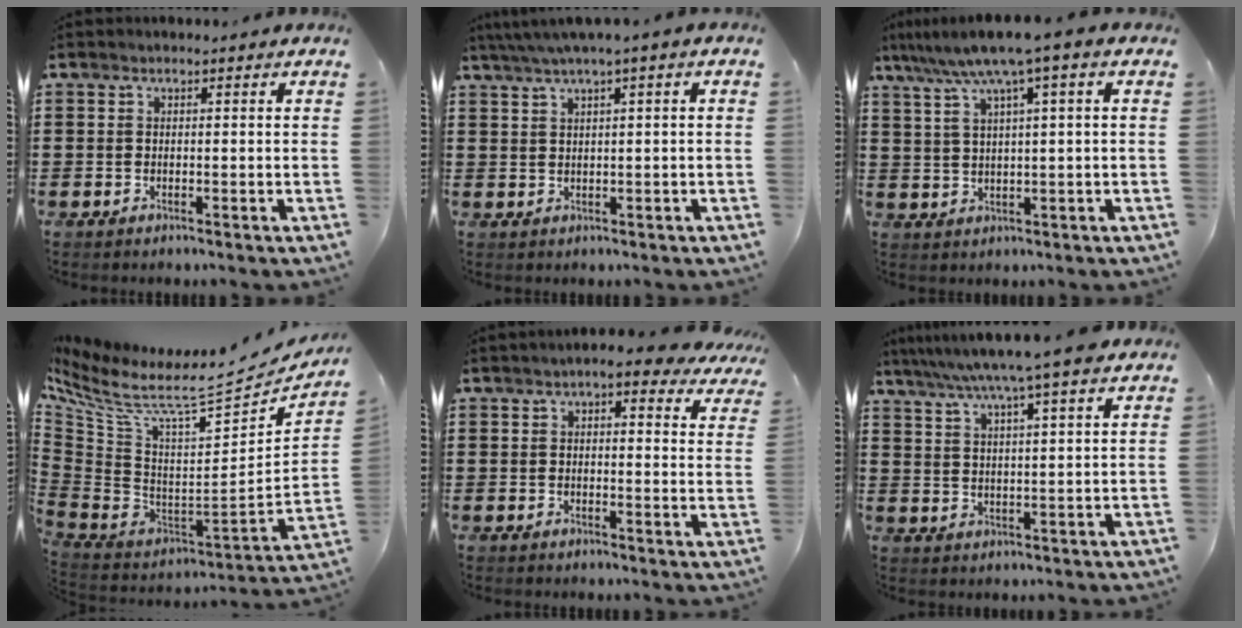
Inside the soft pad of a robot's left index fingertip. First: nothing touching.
{"total": 2.1, "force": [0.7, -0.2, 2.0], "torque": [-0.037, -0.003, 0.012]}
{"total": 6.0, "force": [3.0, -0.5, 5.2], "torque": [-0.110, -0.015, 0.047]}
{"total": 8.8, "force": [6.0, 1.5, 6.2], "torque": [-0.147, -0.062, 0.093]}
{"total": 4.5, "force": [3.5, 0.6, 2.8], "torque": [-0.056, -0.008, 0.060]}
{"total": 7.2, "force": [5.9, -0.9, 4.0], "torque": [-0.095, -0.026, 0.100]}